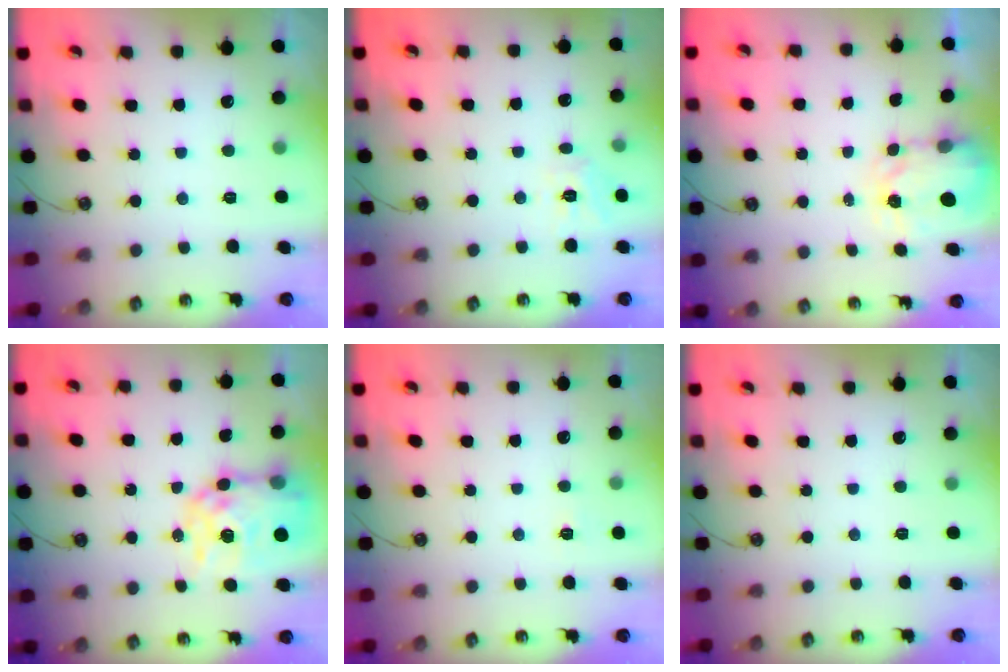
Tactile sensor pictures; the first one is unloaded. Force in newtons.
{"total": 8.4, "press": 8.4, "slide": 0.4}
{"total": 3.6, "press": 3.6, "slide": 0.4}
{"total": 14.5, "press": 14.4, "slide": 1.2}
{"total": 2.7, "press": 2.7, "slide": 0.3}
{"total": 0.0}